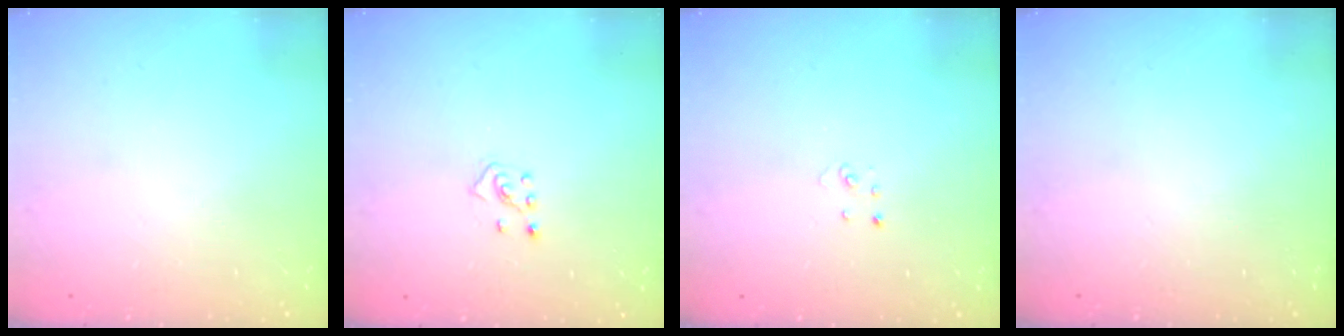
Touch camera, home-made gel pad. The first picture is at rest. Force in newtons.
{"total": 4.2, "press": 4.1, "slide": 0.7}
{"total": 1.9, "press": 1.9, "slide": 0.2}
{"total": 0.0}